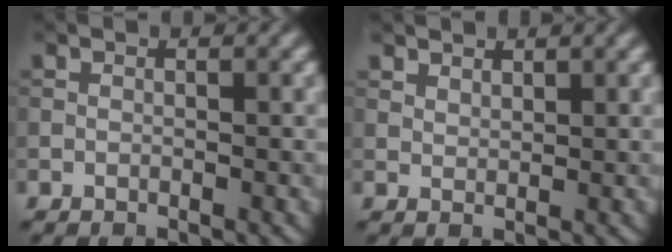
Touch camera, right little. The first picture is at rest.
{"total": 1.7, "force": [1.5, 0.8, 0.4], "torque": [-0.011, -0.003, 0.035]}